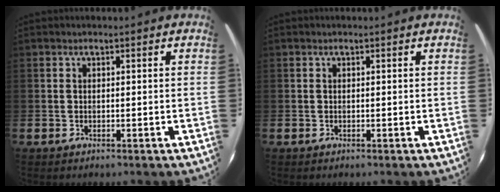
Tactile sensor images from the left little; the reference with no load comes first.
{"total": 0.0}